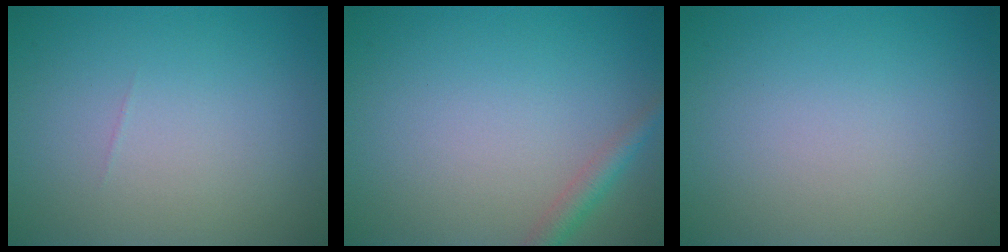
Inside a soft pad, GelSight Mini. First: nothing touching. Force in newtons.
{"total": 1.9, "press": 1.9, "slide": 0.0}
{"total": 0.0}